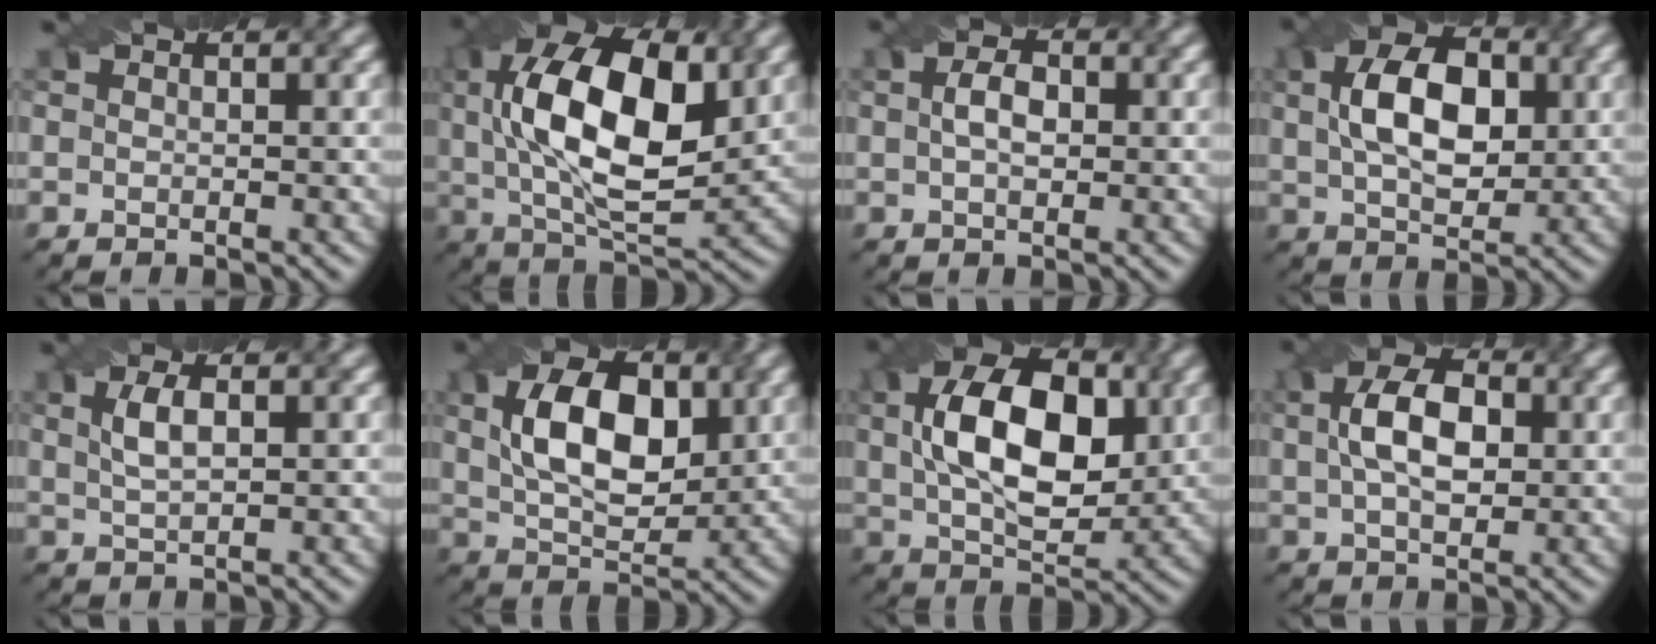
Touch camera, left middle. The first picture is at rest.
{"total": 14.0, "force": [2.7, 6.8, 11.9], "torque": [-0.216, 0.008, 0.047]}
{"total": 2.7, "force": [0.2, 1.6, 2.1], "torque": [-0.042, 0.006, 0.001]}
{"total": 8.3, "force": [1.6, 4.9, 6.4], "torque": [-0.117, 0.012, 0.025]}
{"total": 2.5, "force": [0.8, 0.9, 2.2], "torque": [-0.047, 0.005, 0.017]}
{"total": 9.0, "force": [2.0, 5.0, 7.2], "torque": [-0.128, 0.011, 0.033]}
{"total": 11.5, "force": [2.0, 6.5, 9.3], "torque": [-0.158, 0.012, 0.032]}
{"total": 6.5, "force": [1.1, 3.8, 5.2], "torque": [-0.096, 0.014, 0.015]}